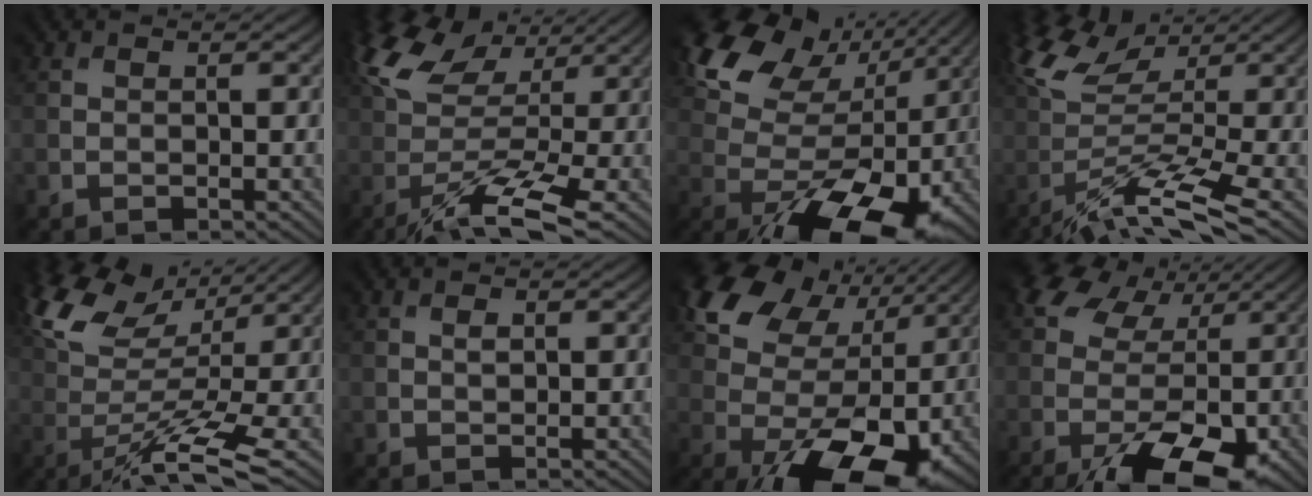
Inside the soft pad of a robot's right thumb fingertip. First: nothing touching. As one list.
[{"total": 12.7, "force": [1.1, 5.5, 11.4], "torque": [-0.232, 0.003, 0.022]}, {"total": 17.8, "force": [1.7, 11.3, 13.6], "torque": [-0.196, 0.007, 0.062]}, {"total": 11.6, "force": [-2.2, 4.1, 10.6], "torque": [-0.216, 0.010, -0.031]}, {"total": 11.9, "force": [3.9, 4.3, 10.4], "torque": [-0.208, -0.002, 0.074]}, {"total": 0.6, "force": [0.1, 0.5, 0.4], "torque": [-0.006, -0.003, 0.004]}, {"total": 18.6, "force": [0.8, 12.1, 14.0], "torque": [-0.209, 0.000, 0.043]}, {"total": 15.3, "force": [-3.4, 9.6, 11.5], "torque": [-0.194, -0.022, -0.030]}]